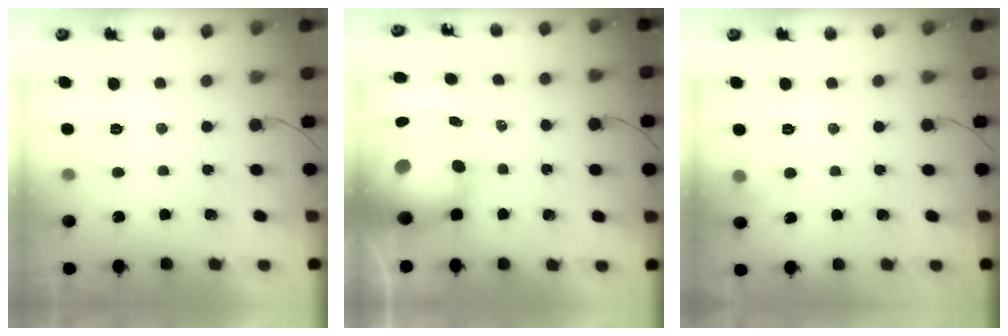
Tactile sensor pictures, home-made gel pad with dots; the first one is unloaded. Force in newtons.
{"total": 13.7, "press": 13.3, "slide": 3.3}
{"total": 4.2, "press": 3.9, "slide": 1.7}